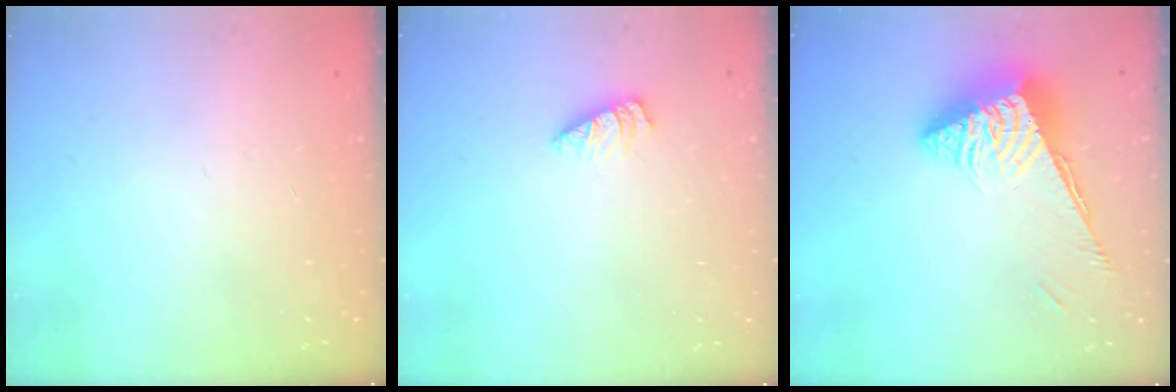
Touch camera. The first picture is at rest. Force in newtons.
{"total": 1.1, "press": 1.1, "slide": 0.1}
{"total": 8.0, "press": 8.0, "slide": 0.6}